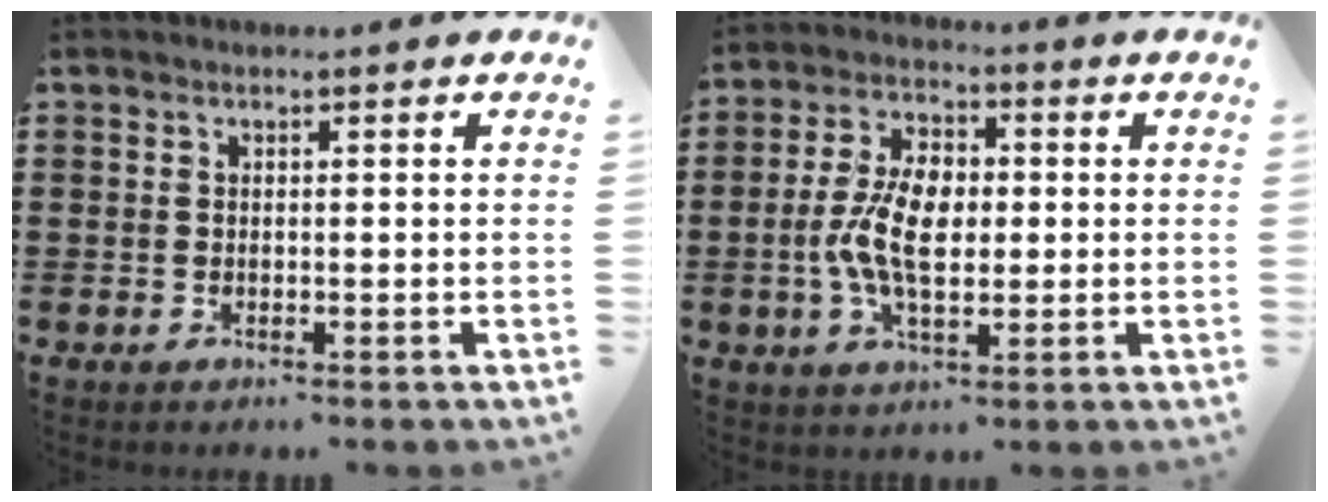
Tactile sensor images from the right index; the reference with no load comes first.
{"total": 8.3, "force": [-0.8, 4.5, 6.9], "torque": [-0.154, 0.004, -0.018]}